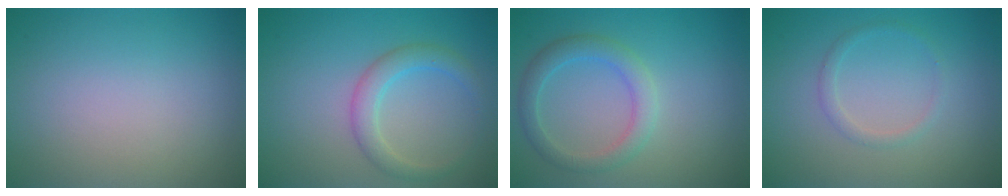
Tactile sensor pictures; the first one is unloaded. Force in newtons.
{"total": 2.7, "press": 2.7, "slide": 0.2}
{"total": 2.9, "press": 2.9, "slide": 0.2}
{"total": 1.2, "press": 1.2, "slide": 0.0}